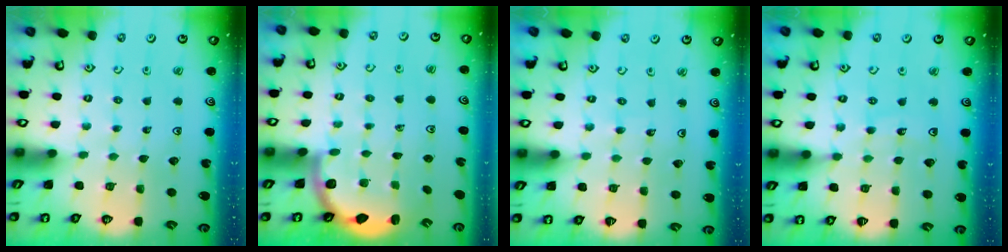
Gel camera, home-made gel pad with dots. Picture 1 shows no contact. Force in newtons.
{"total": 3.3, "press": 2.7, "slide": 1.9}
{"total": 4.4, "press": 4.3, "slide": 0.5}
{"total": 10.3, "press": 9.9, "slide": 3.1}